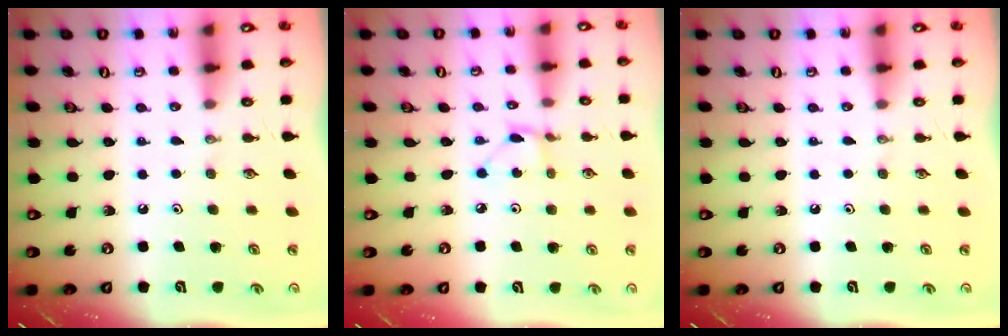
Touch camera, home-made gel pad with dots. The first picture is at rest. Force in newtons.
{"total": 2.1, "press": 2.0, "slide": 0.2}
{"total": 0.0}